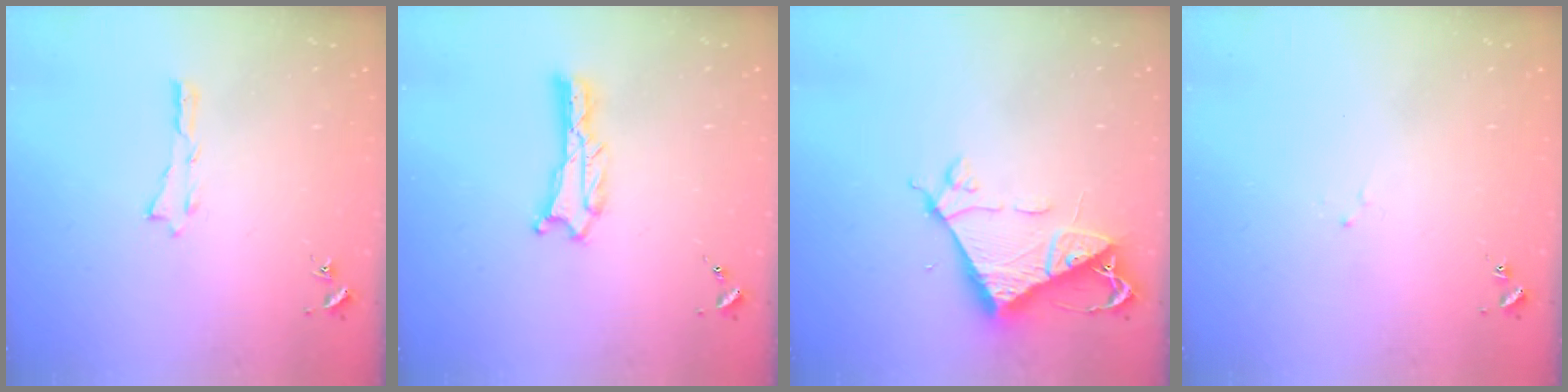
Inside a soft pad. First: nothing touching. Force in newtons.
{"total": 0.7, "press": 0.7, "slide": 0.1}
{"total": 7.5, "press": 7.5, "slide": 0.1}
{"total": 1.1, "press": 1.0, "slide": 0.2}